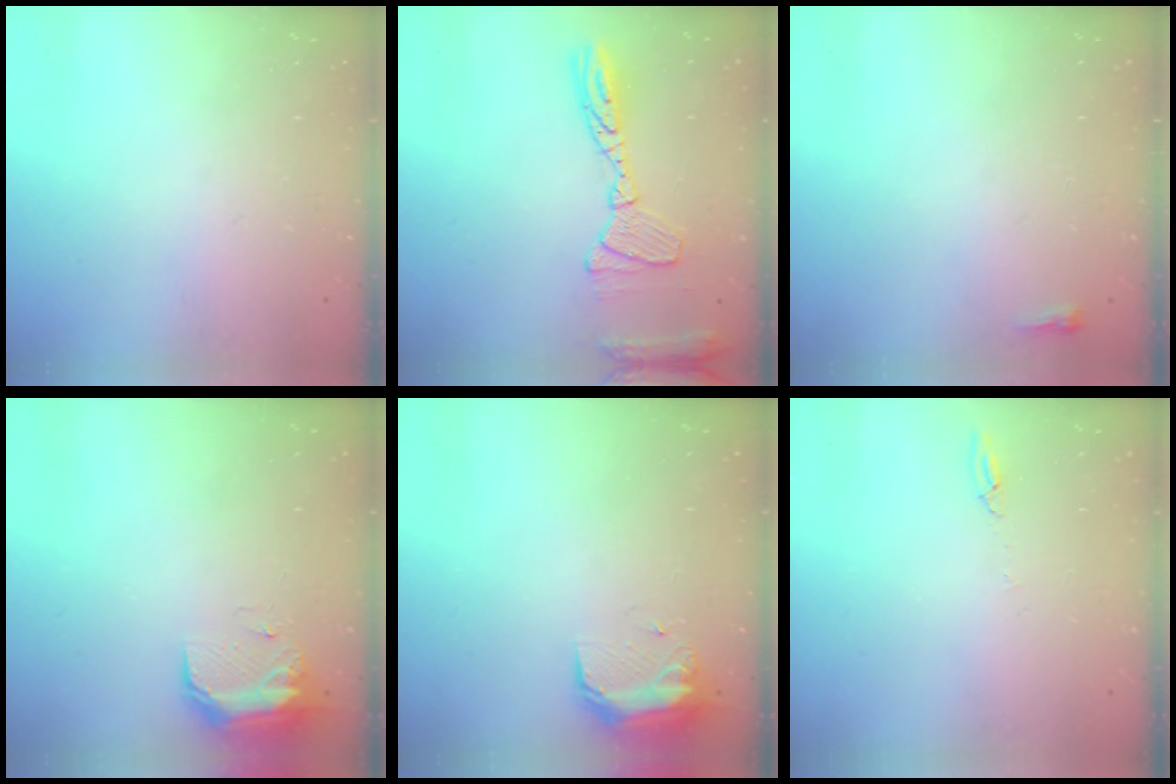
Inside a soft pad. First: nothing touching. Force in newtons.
{"total": 14.2, "press": 14.1, "slide": 1.2}
{"total": 2.4, "press": 2.4, "slide": 0.6}
{"total": 8.8, "press": 8.7, "slide": 1.2}
{"total": 9.3, "press": 9.3, "slide": 0.7}
{"total": 3.5, "press": 3.5, "slide": 0.4}